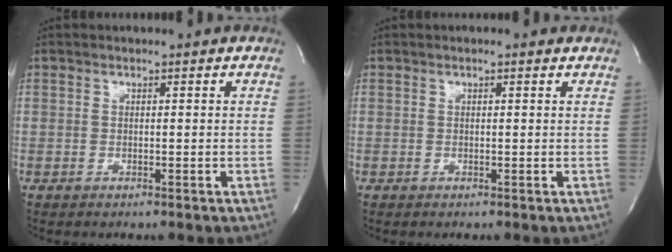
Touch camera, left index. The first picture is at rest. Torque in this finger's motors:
{"motor_torque": [0.21, 0.00, -0.04, -0.01]}